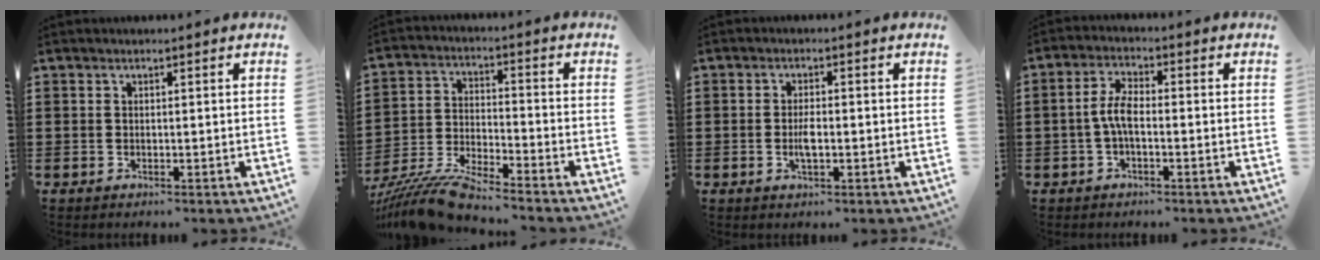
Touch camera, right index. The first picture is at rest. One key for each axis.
{"total": 8.9, "fx": -8.4, "fy": 0.4, "fz": 3.1, "tx": -0.074, "ty": 0.003, "tz": -0.165}
{"total": 3.1, "fx": -0.6, "fy": 1.1, "fz": 2.9, "tx": -0.060, "ty": -0.002, "tz": -0.013}
{"total": 4.5, "fx": -1.0, "fy": 2.0, "fz": 4.0, "tx": -0.092, "ty": 0.001, "tz": -0.025}